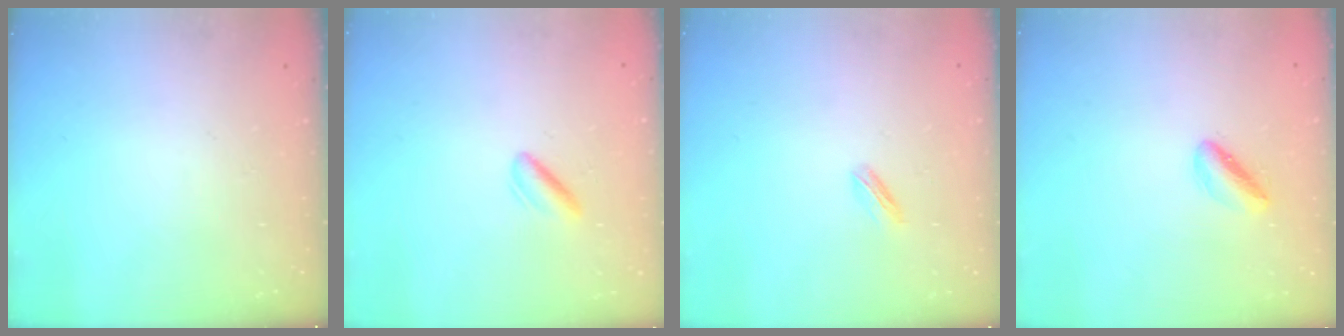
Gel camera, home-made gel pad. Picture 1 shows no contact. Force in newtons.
{"total": 2.0, "press": 1.8, "slide": 0.9}
{"total": 2.2, "press": 2.2, "slide": 0.5}
{"total": 3.4, "press": 3.2, "slide": 1.0}